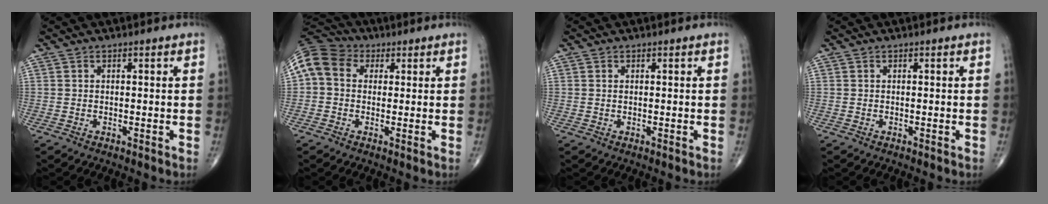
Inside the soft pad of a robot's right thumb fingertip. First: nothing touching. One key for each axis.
{"total": 9.4, "fx": 1.9, "fy": 7.5, "fz": 5.2, "tx": -0.095, "ty": 0.027, "tz": 0.020}
{"total": 0.0}
{"total": 0.0}